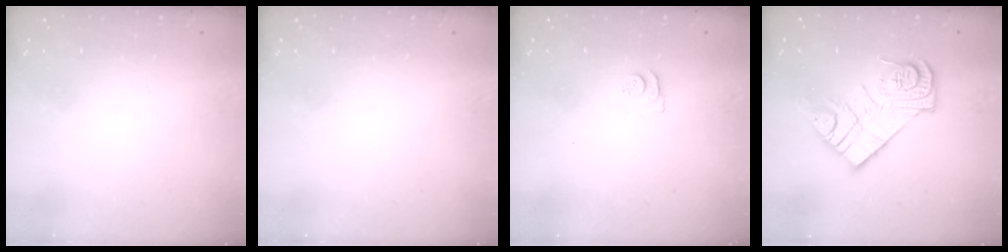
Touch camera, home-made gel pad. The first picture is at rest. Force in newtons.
{"total": 0.0}
{"total": 5.6, "press": 5.6, "slide": 0.7}
{"total": 14.6, "press": 14.6, "slide": 0.8}